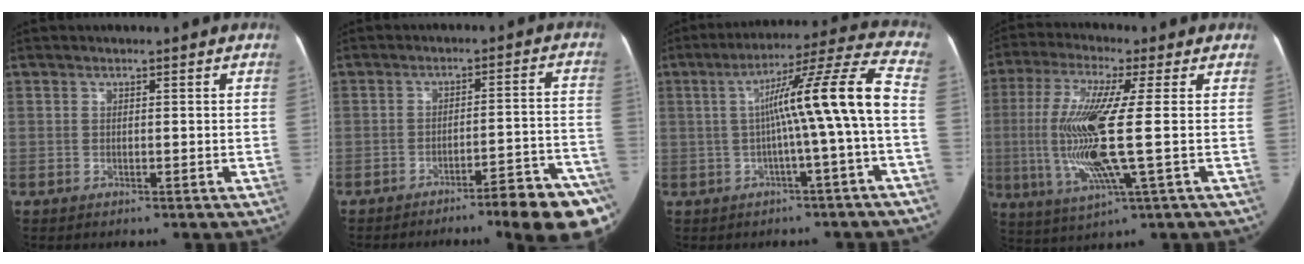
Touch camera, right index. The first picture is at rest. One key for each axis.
{"total": 13.8, "fx": -10.4, "fy": 0.5, "fz": 9.1, "tx": -0.052, "ty": 0.037, "tz": -0.140}
{"total": 13.2, "fx": -1.1, "fy": -1.5, "fz": 13.0, "tx": -0.196, "ty": 0.028, "tz": -0.022}
{"total": 14.3, "fx": -0.8, "fy": 0.7, "fz": 14.2, "tx": -0.304, "ty": -0.007, "tz": -0.019}